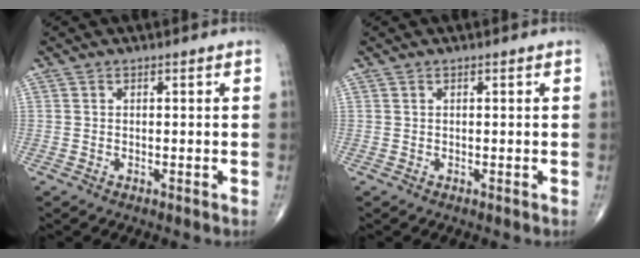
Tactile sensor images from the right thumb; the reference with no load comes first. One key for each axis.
{"total": 0.0}